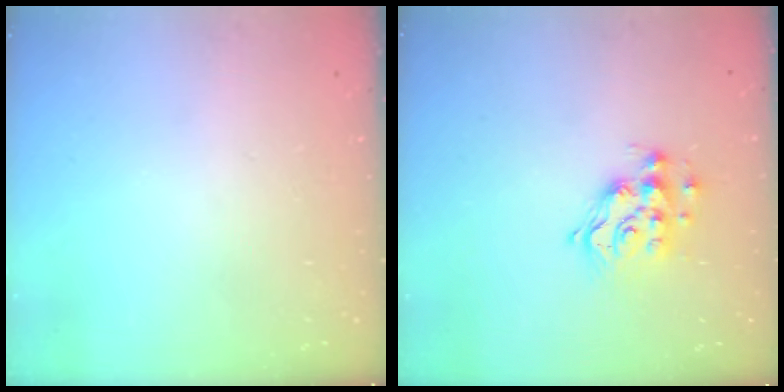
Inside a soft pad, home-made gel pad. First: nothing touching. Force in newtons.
{"total": 13.9, "press": 13.9, "slide": 1.0}